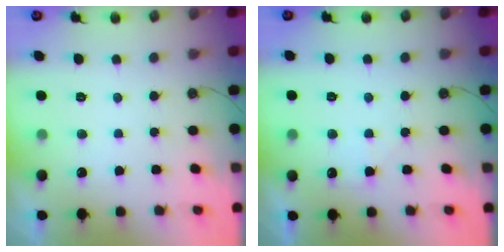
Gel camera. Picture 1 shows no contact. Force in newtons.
{"total": 4.9, "press": 4.8, "slide": 0.8}